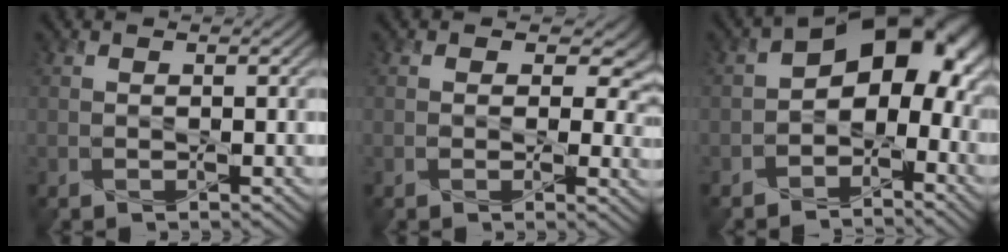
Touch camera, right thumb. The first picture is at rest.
{"total": 4.7, "force": [0.8, 3.6, 2.9], "torque": [-0.036, -0.011, 0.003]}
{"total": 11.2, "force": [-1.7, 7.4, 8.2], "torque": [-0.094, 0.007, -0.044]}